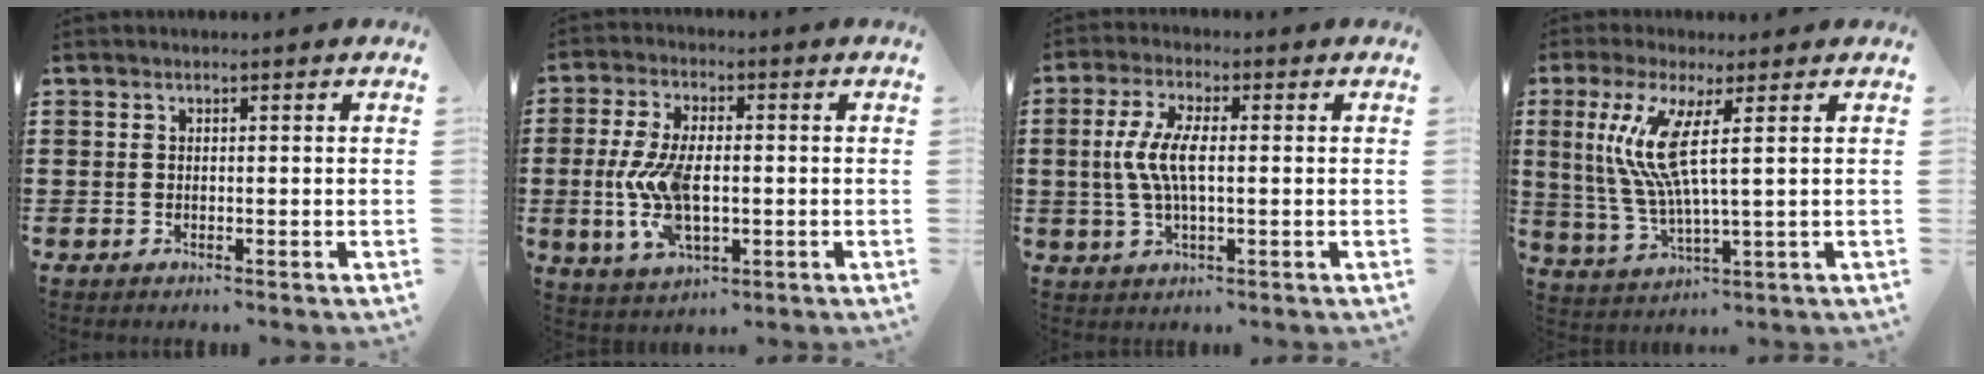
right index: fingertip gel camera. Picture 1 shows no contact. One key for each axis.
{"total": 9.1, "fx": -1.1, "fy": 4.4, "fz": 7.9, "tx": -0.188, "ty": -0.009, "tz": -0.025}
{"total": 6.6, "fx": -0.1, "fy": 2.3, "fz": 6.2, "tx": -0.146, "ty": -0.007, "tz": -0.014}
{"total": 9.8, "fx": 2.4, "fy": 1.2, "fz": 9.4, "tx": -0.212, "ty": -0.015, "tz": 0.033}